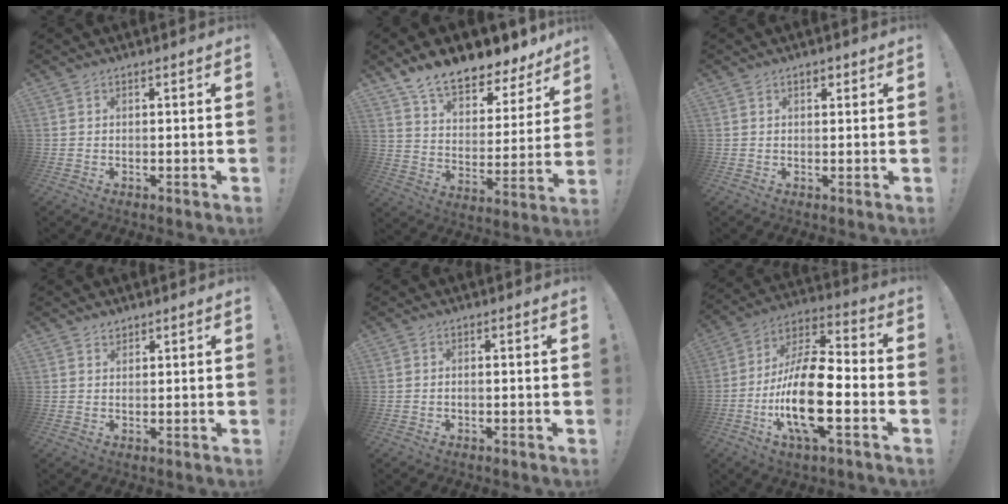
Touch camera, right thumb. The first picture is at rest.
{"total": 13.1, "force": [11.3, 4.4, 4.9], "torque": [-0.093, -0.092, 0.199]}
{"total": 1.7, "force": [0.9, 1.1, 0.9], "torque": [-0.011, 0.000, 0.014]}
{"total": 2.2, "force": [1.8, 1.2, 0.0], "torque": [0.012, -0.012, 0.031]}
{"total": 0.8, "force": [-0.5, 0.1, 0.5], "torque": [-0.015, 0.002, -0.009]}
{"total": 20.3, "force": [-4.9, 8.0, 18.0], "torque": [-0.346, 0.018, -0.085]}